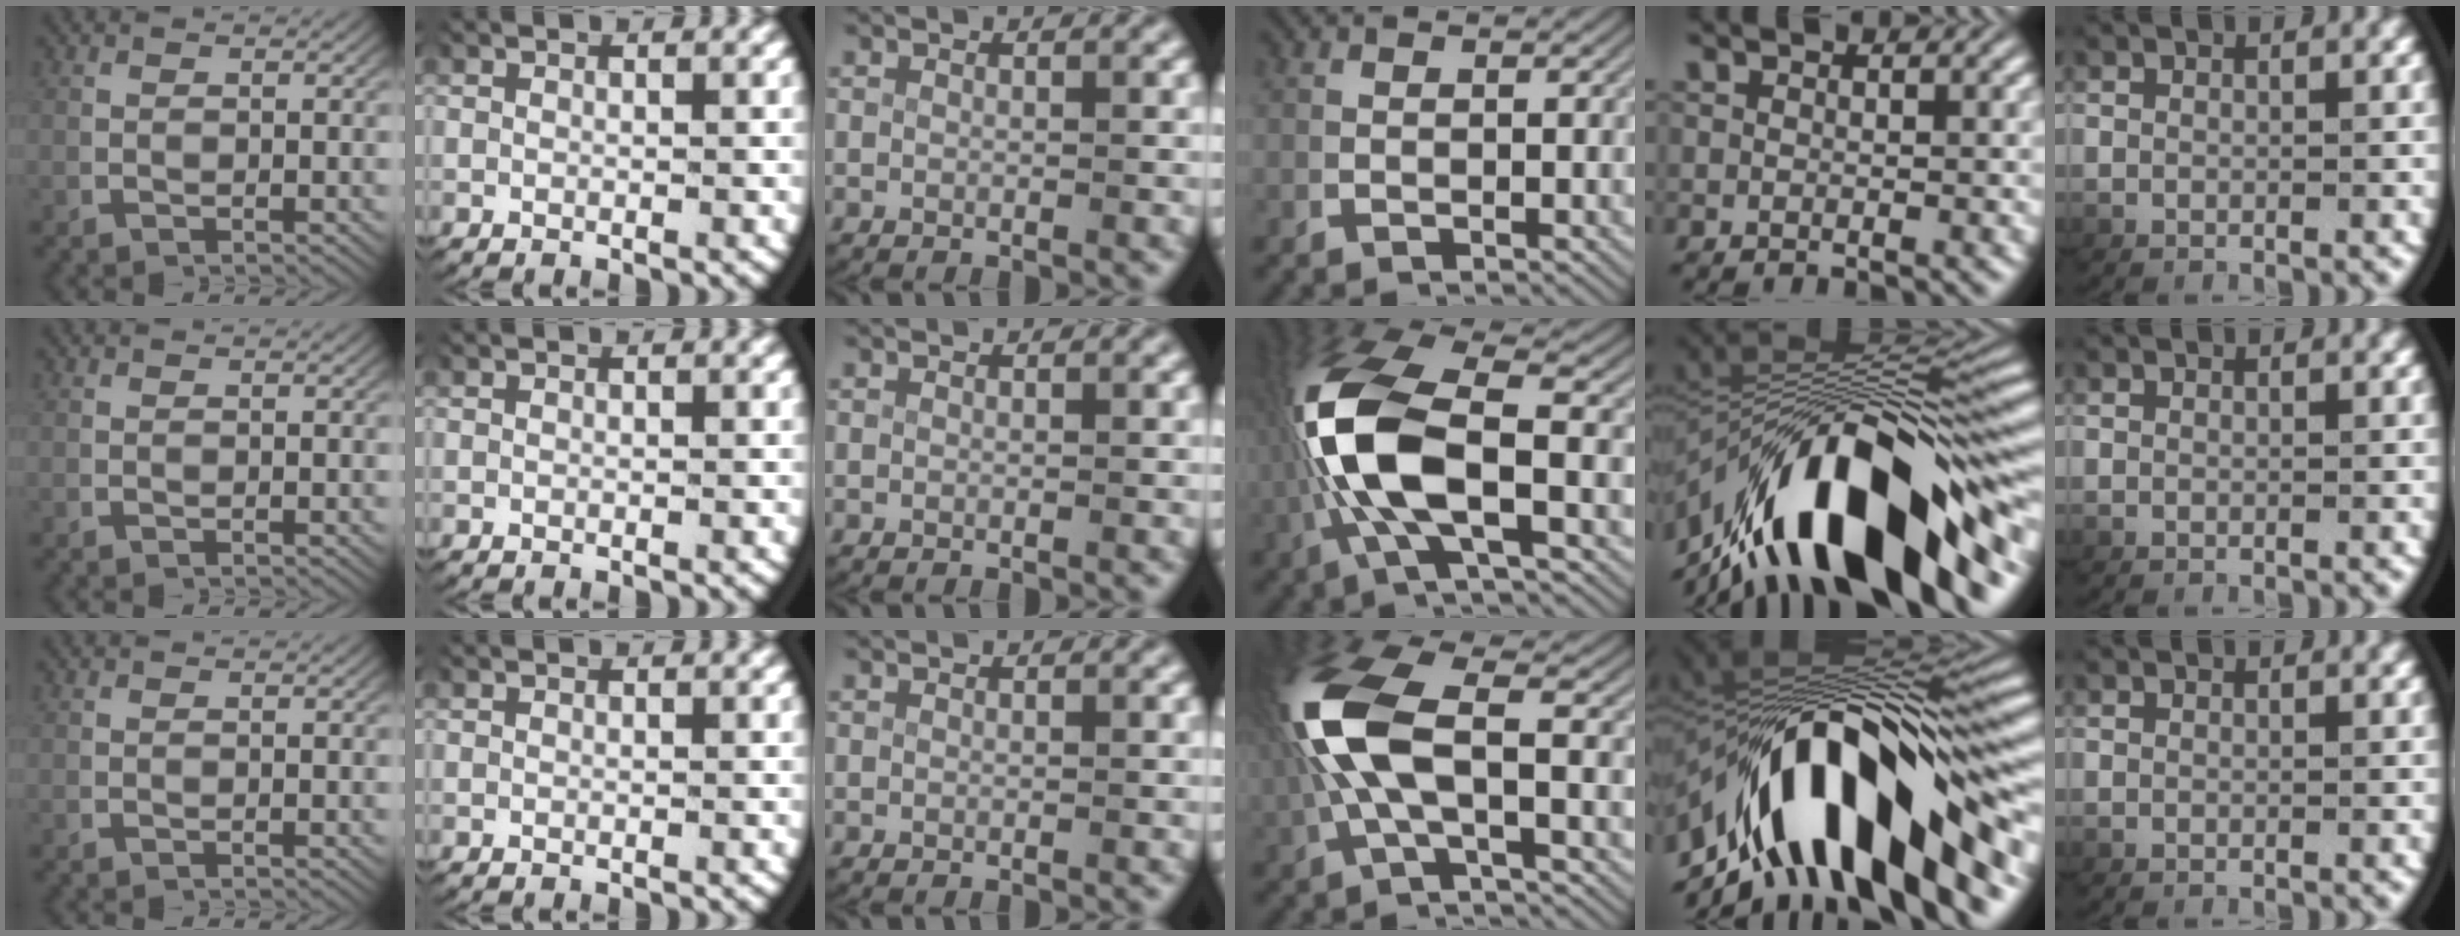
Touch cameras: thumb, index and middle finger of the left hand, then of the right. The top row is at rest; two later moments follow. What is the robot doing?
{"motion": "lift_and_place", "object": "scissors"}